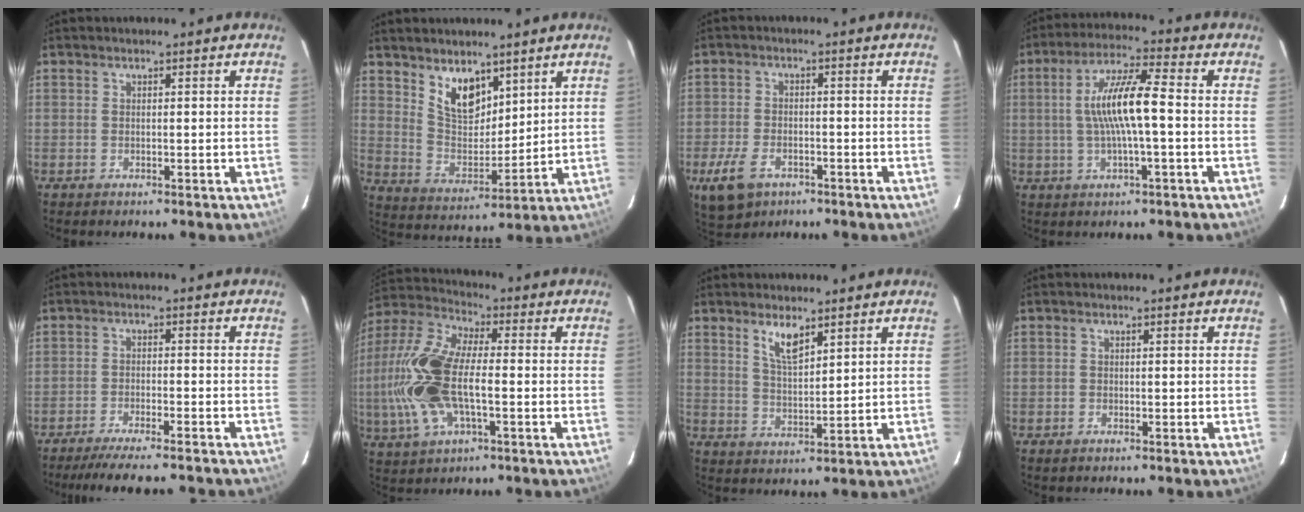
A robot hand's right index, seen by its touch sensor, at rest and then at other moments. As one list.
[{"total": 9.5, "force": [6.3, 5.1, 5.0], "torque": [-0.081, 0.000, 0.128]}, {"total": 8.8, "force": [-4.9, 5.3, 4.9], "torque": [-0.125, -0.011, -0.084]}, {"total": 10.2, "force": [-0.4, 1.2, 10.1], "torque": [-0.187, 0.012, -0.006]}, {"total": 11.7, "force": [-10.5, 1.2, 5.1], "torque": [-0.106, -0.017, -0.156]}, {"total": 18.8, "force": [-2.6, 8.3, 16.7], "torque": [-0.361, 0.001, -0.054]}, {"total": 5.4, "force": [3.6, 1.7, 3.7], "torque": [-0.068, -0.003, 0.071]}, {"total": 0.8, "force": [-0.6, 0.5, 0.2], "torque": [-0.005, -0.001, -0.010]}]